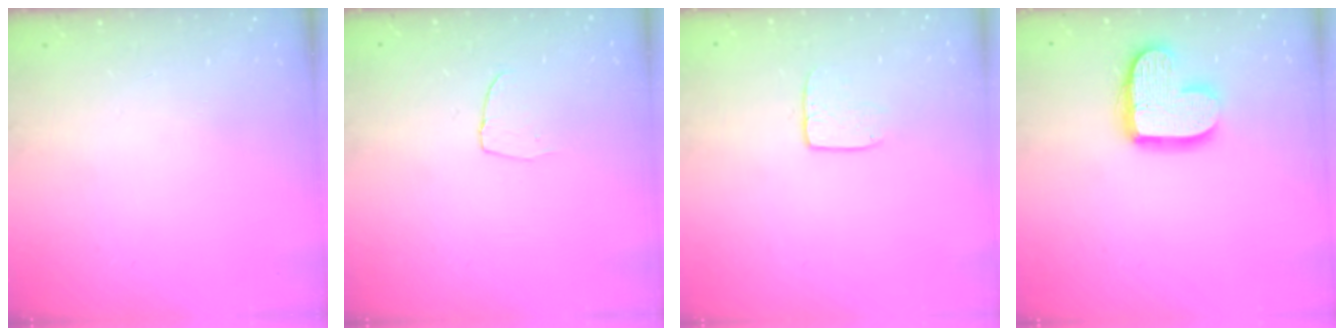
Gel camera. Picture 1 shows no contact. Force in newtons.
{"total": 3.8, "press": 3.8, "slide": 0.3}
{"total": 6.5, "press": 6.5, "slide": 0.4}
{"total": 14.2, "press": 14.2, "slide": 1.1}